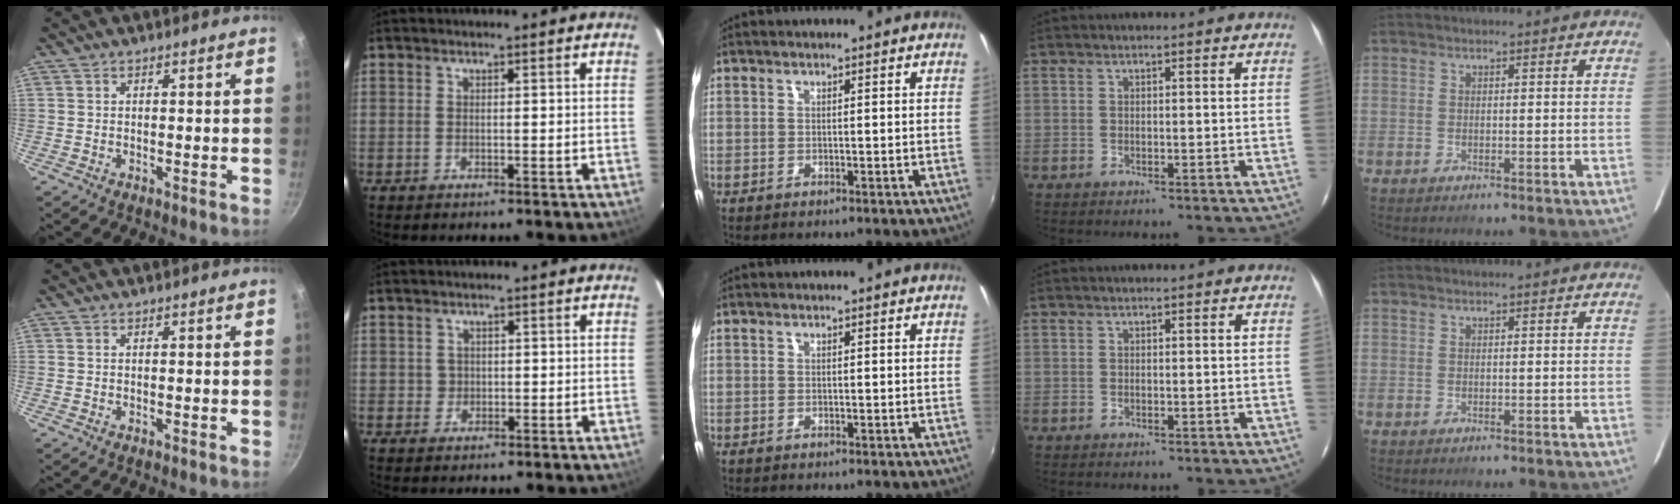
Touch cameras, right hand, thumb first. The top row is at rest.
{"index": {"total": 1.5, "force": [0.1, 1.5, 0.0], "torque": [0.008, 0.004, 0.004]}}